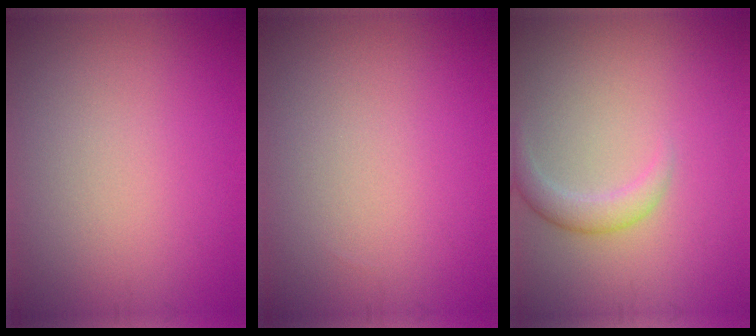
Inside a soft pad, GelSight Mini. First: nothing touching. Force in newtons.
{"total": 0.0}
{"total": 2.0, "press": 2.0, "slide": 0.1}